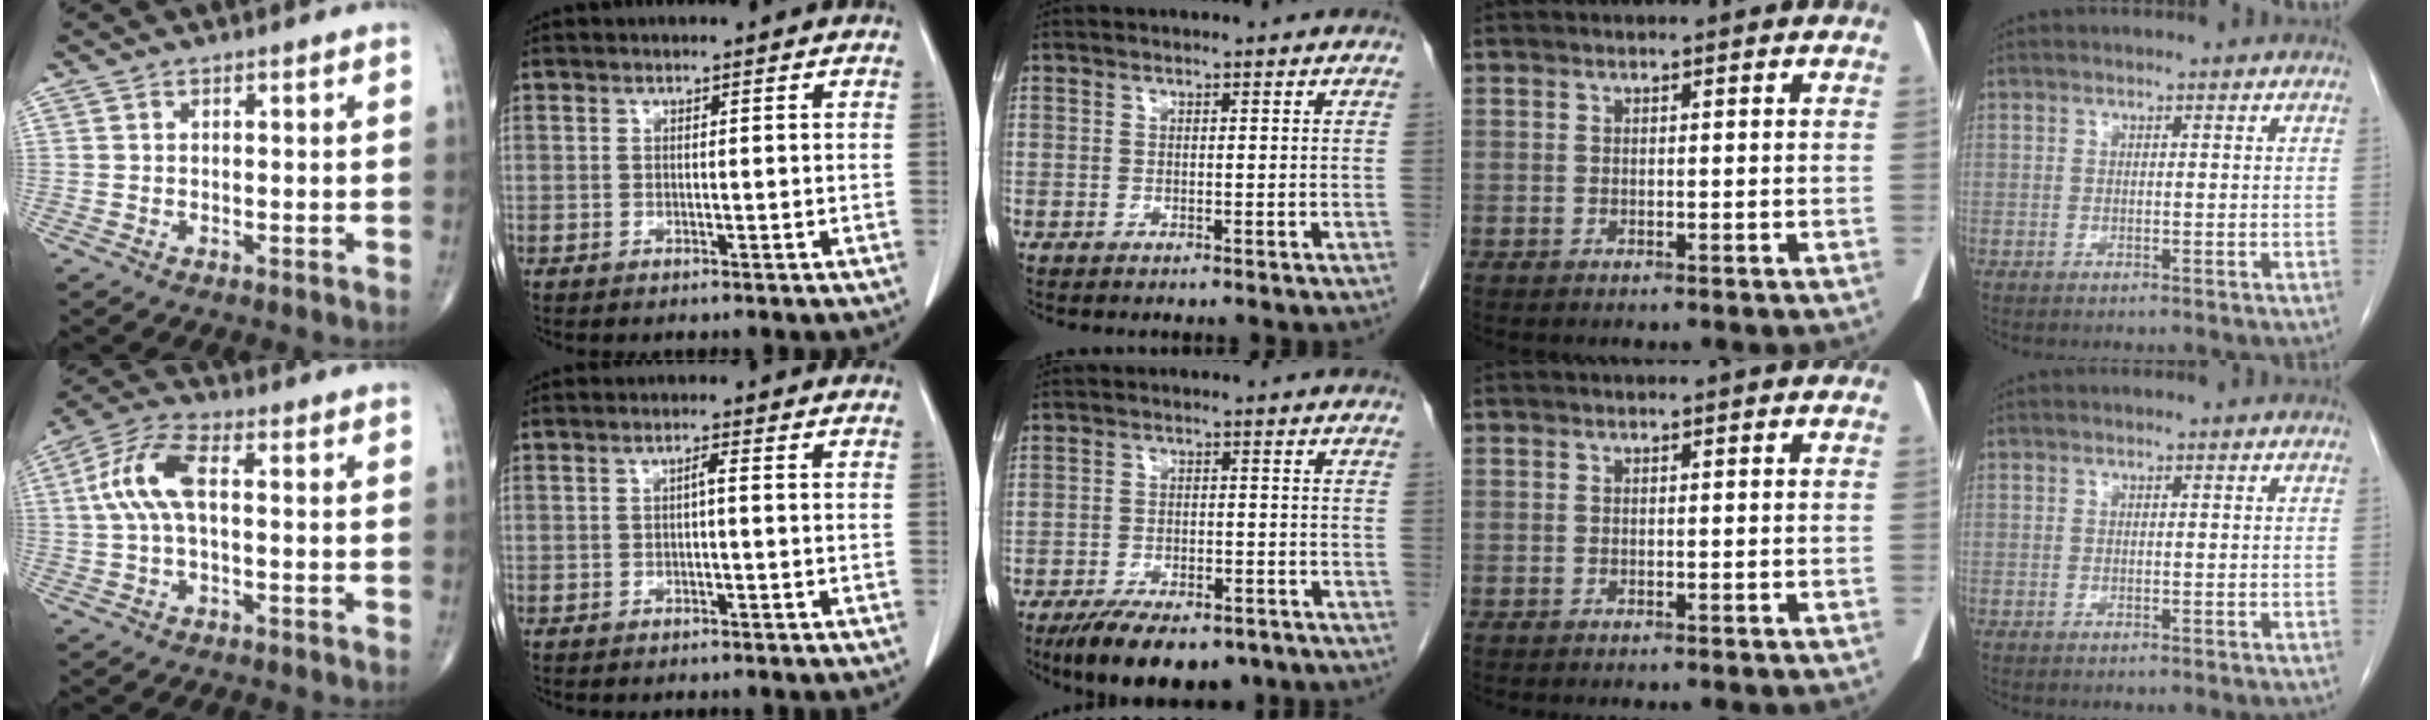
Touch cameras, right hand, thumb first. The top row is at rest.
{"thumb": {"total": 9.2, "force": [0.8, 4.0, 8.3], "torque": [-0.193, 0.029, 0.012]}, "index": {"total": 1.1, "force": [-0.1, 0.1, 1.0], "torque": [-0.017, 0.003, -0.001]}, "middle": {"total": 12.1, "force": [-9.0, 4.8, 6.5], "torque": [-0.097, -0.006, -0.134]}}